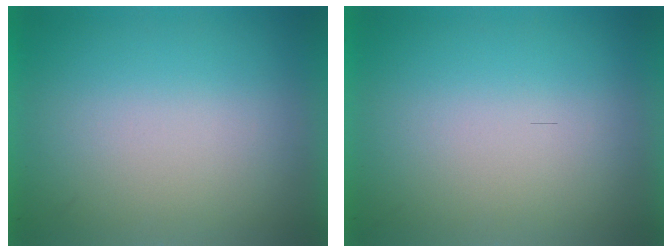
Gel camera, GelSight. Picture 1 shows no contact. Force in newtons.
{"total": 0.0}